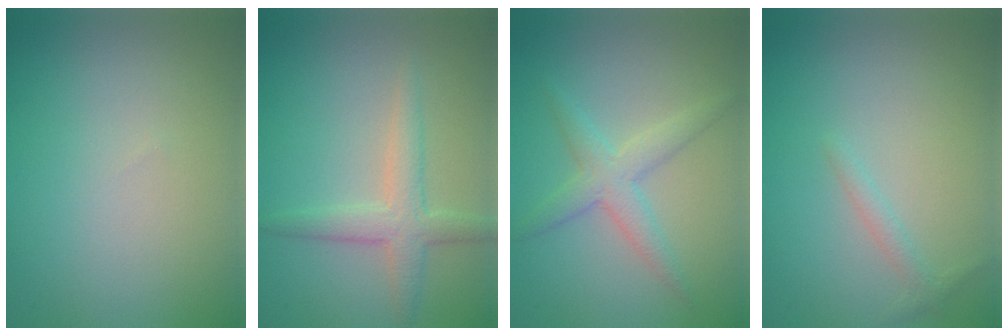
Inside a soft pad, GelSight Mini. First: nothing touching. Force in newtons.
{"total": 3.0, "press": 3.0, "slide": 0.1}
{"total": 2.9, "press": 2.9, "slide": 0.0}
{"total": 1.1, "press": 1.1, "slide": 0.1}